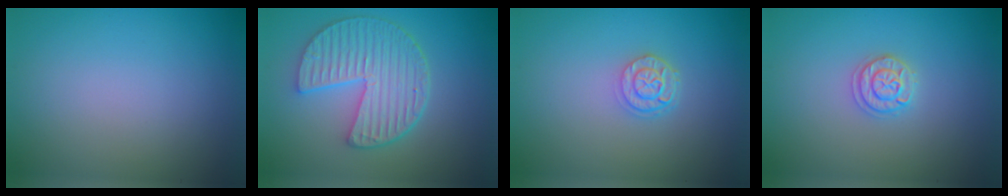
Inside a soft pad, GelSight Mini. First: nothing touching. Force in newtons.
{"total": 5.9, "press": 4.7, "slide": 3.5}
{"total": 2.3, "press": 1.9, "slide": 1.4}
{"total": 1.7, "press": 1.7, "slide": 0.2}